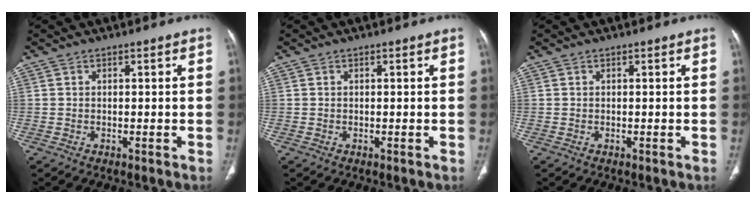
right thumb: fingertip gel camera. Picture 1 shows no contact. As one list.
[{"total": 0.0}, {"total": 0.0}]